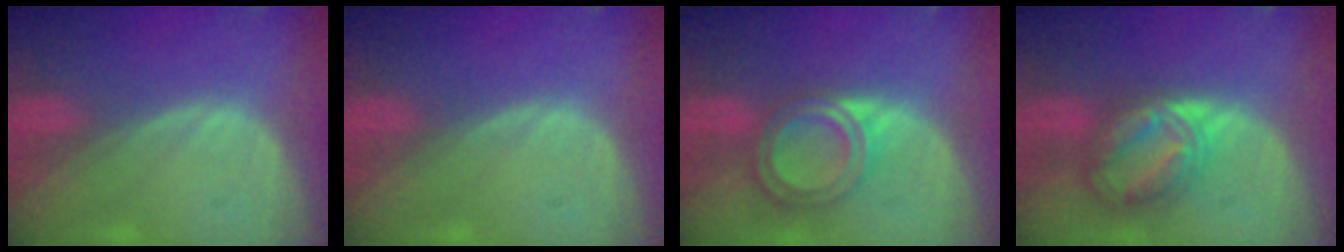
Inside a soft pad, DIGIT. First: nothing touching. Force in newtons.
{"total": 0.0}
{"total": 6.7, "press": 5.9, "slide": 3.2}
{"total": 7.6, "press": 7.6, "slide": 0.6}